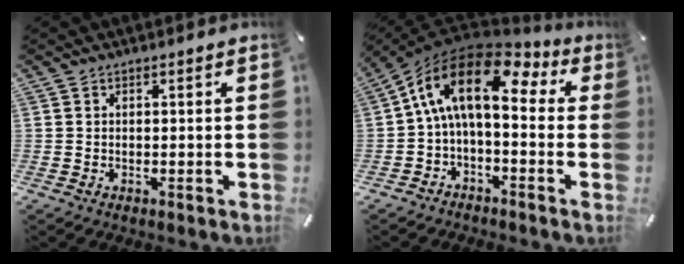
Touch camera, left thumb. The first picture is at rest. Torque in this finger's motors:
{"motor_torque": [0.36, 1.88, 2.61, -0.16, 0.77]}